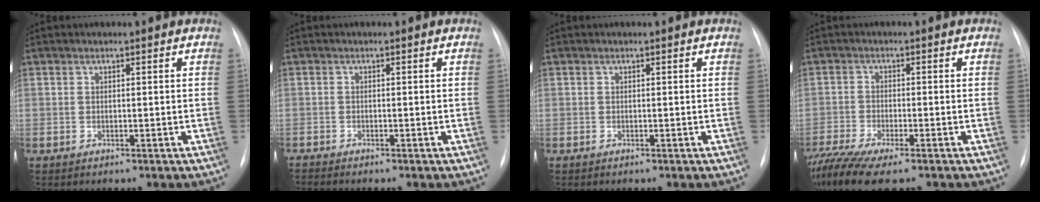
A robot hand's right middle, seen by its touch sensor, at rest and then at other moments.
{"total": 1.2, "force": [-1.1, -0.4, 0.3], "torque": [-0.006, -0.003, -0.021]}
{"total": 0.0}
{"total": 10.6, "force": [-8.2, 1.5, 6.5], "torque": [-0.126, -0.020, -0.140]}